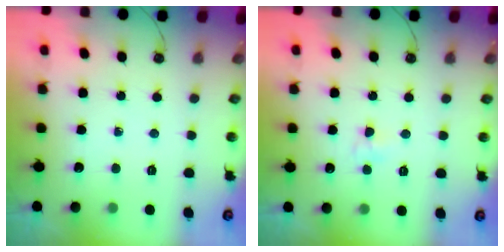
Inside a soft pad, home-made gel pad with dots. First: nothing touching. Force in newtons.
{"total": 3.5, "press": 3.5, "slide": 0.6}